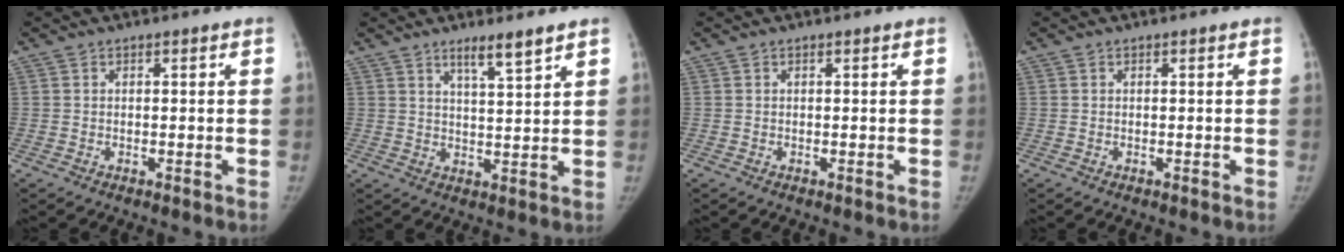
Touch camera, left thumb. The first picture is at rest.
{"total": 4.9, "force": [3.6, 0.2, 3.3], "torque": [-0.049, -0.030, 0.061]}
{"total": 0.0}
{"total": 0.0}